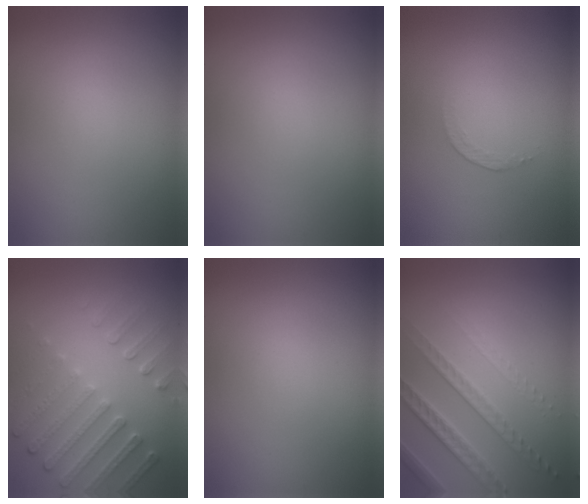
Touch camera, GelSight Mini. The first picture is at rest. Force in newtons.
{"total": 0.0}
{"total": 0.7, "press": 0.4, "slide": 0.6}
{"total": 4.9, "press": 3.7, "slide": 3.3}
{"total": 0.0}
{"total": 4.6, "press": 3.3, "slide": 3.3}